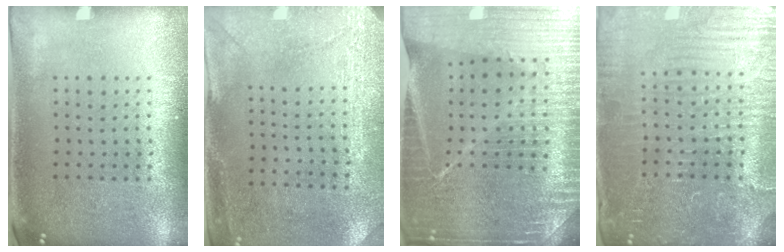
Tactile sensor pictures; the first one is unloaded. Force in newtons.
{"total": 2.9, "press": 2.5, "slide": 1.5}
{"total": 5.3, "press": 4.8, "slide": 2.2}
{"total": 4.4, "press": 4.2, "slide": 1.2}